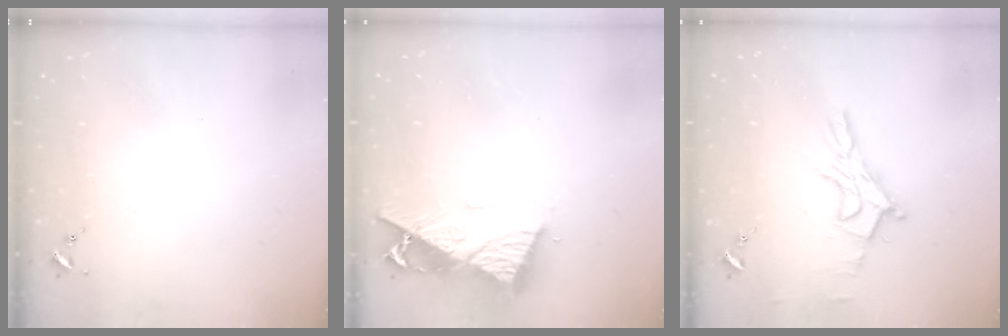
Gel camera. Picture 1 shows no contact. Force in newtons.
{"total": 10.6, "press": 10.5, "slide": 1.3}
{"total": 13.2, "press": 13.1, "slide": 1.1}